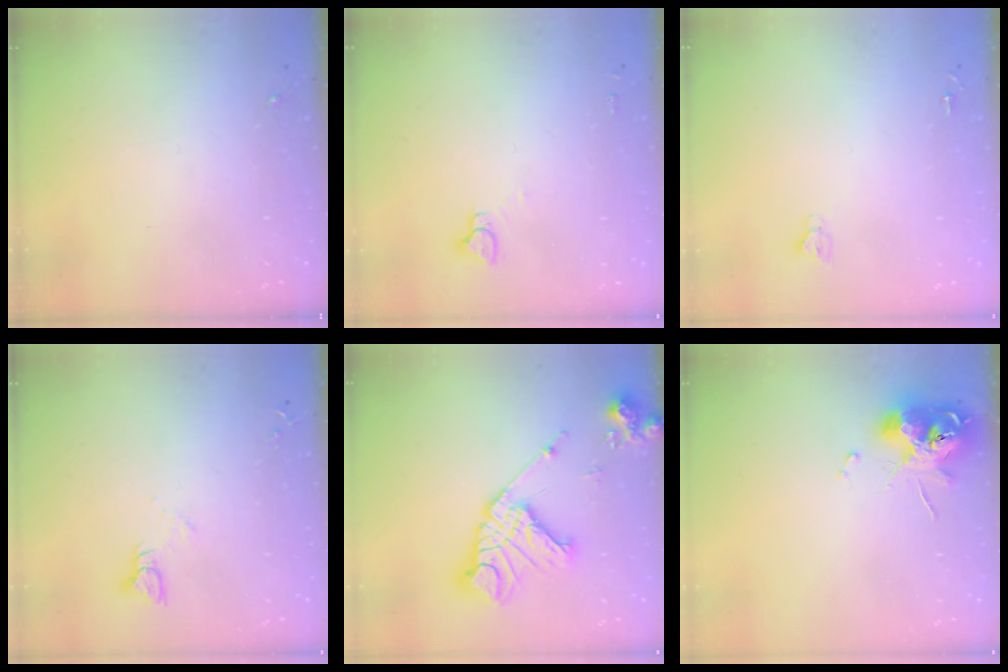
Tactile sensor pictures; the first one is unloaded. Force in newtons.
{"total": 3.3, "press": 3.3, "slide": 0.2}
{"total": 2.7, "press": 2.7, "slide": 0.0}
{"total": 3.5, "press": 3.5, "slide": 0.3}
{"total": 18.0, "press": 17.9, "slide": 2.5}
{"total": 11.3, "press": 11.2, "slide": 1.4}